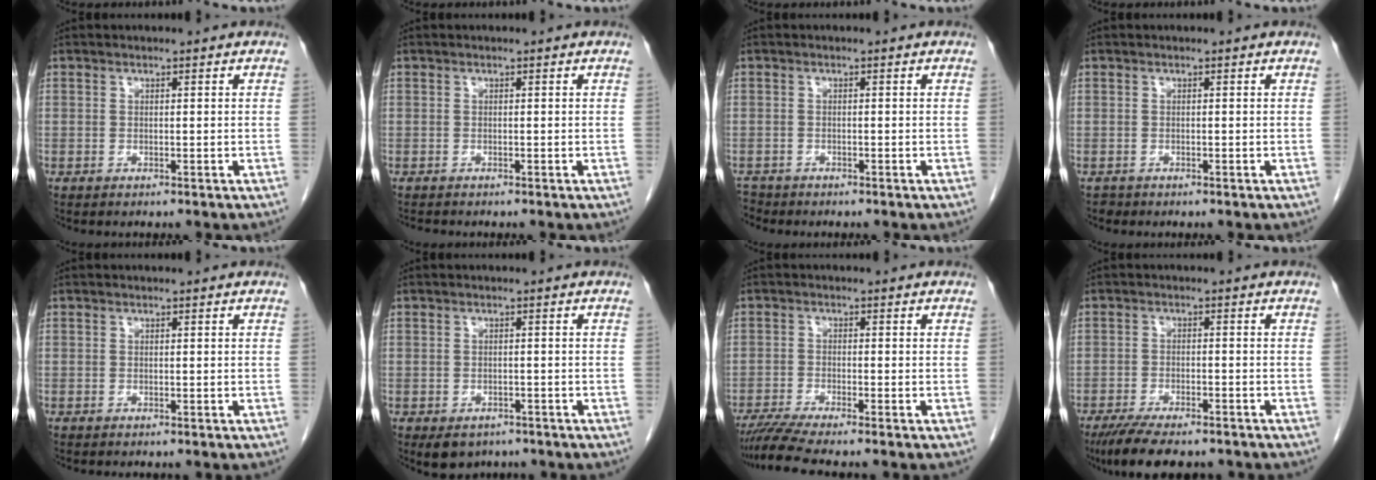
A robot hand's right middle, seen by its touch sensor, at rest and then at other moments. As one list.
[{"total": 0.9, "force": [-0.9, 0.2, 0.2], "torque": [-0.007, -0.002, -0.012]}, {"total": 2.0, "force": [-1.9, 0.6, -0.2], "torque": [-0.001, -0.006, -0.033]}, {"total": 0.6, "force": [-0.5, 0.3, -0.1], "torque": [-0.006, 0.000, -0.011]}, {"total": 0.0}, {"total": 4.4, "force": [-3.2, 2.8, 1.3], "torque": [-0.013, 0.001, -0.041]}, {"total": 5.0, "force": [-4.3, -1.0, 2.3], "torque": [-0.040, -0.016, -0.080]}, {"total": 10.2, "force": [-8.2, 2.7, 5.4], "torque": [-0.082, -0.014, -0.127]}]